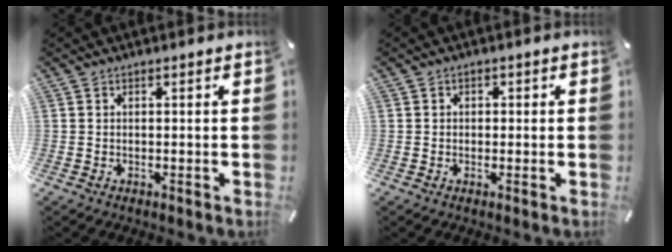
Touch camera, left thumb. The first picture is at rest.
{"total": 1.3, "force": [-0.3, 1.3, 0.2], "torque": [-0.005, 0.005, -0.010]}